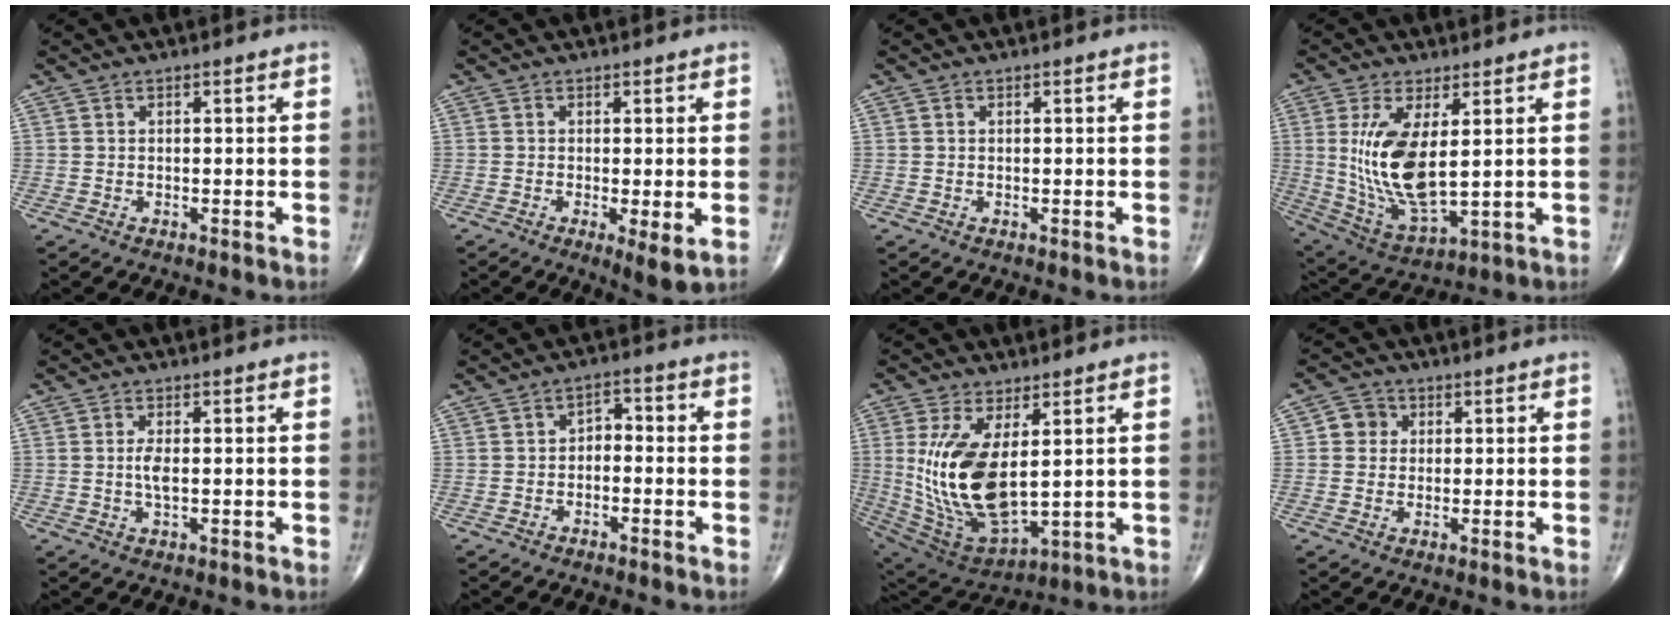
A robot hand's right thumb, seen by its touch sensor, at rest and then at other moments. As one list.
[{"total": 4.2, "force": [-0.9, 0.9, 4.1], "torque": [-0.069, -0.016, -0.018]}, {"total": 0.0}, {"total": 14.5, "force": [2.2, 5.8, 13.1], "torque": [-0.264, -0.026, 0.061]}, {"total": 2.5, "force": [0.0, 0.8, 2.4], "torque": [-0.052, -0.004, 0.000]}, {"total": 3.2, "force": [-1.1, 2.1, 2.1], "torque": [-0.022, 0.027, -0.027]}, {"total": 17.6, "force": [2.3, 8.1, 15.5], "torque": [-0.314, -0.027, 0.070]}, {"total": 3.9, "force": [0.7, 3.6, 1.1], "torque": [0.005, 0.004, 0.005]}]